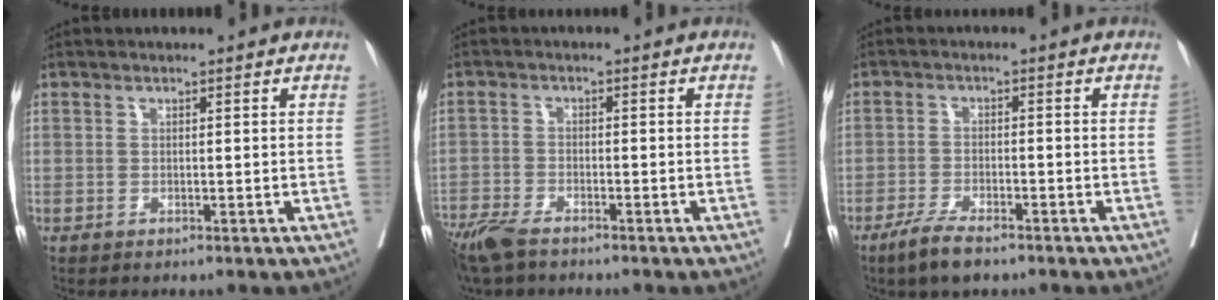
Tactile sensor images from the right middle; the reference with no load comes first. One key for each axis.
{"total": 7.3, "fx": -5.8, "fy": 1.9, "fz": 3.9, "tx": -0.076, "ty": -0.017, "tz": -0.110}
{"total": 5.3, "fx": -4.0, "fy": 1.1, "fz": 3.4, "tx": -0.067, "ty": -0.008, "tz": -0.071}